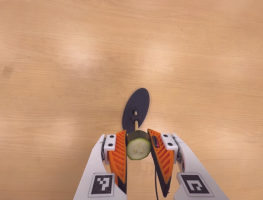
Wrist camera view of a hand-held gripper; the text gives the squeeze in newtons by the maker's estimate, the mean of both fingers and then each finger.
{"total": 9.1, "left": 8.9, "right": 9.2}